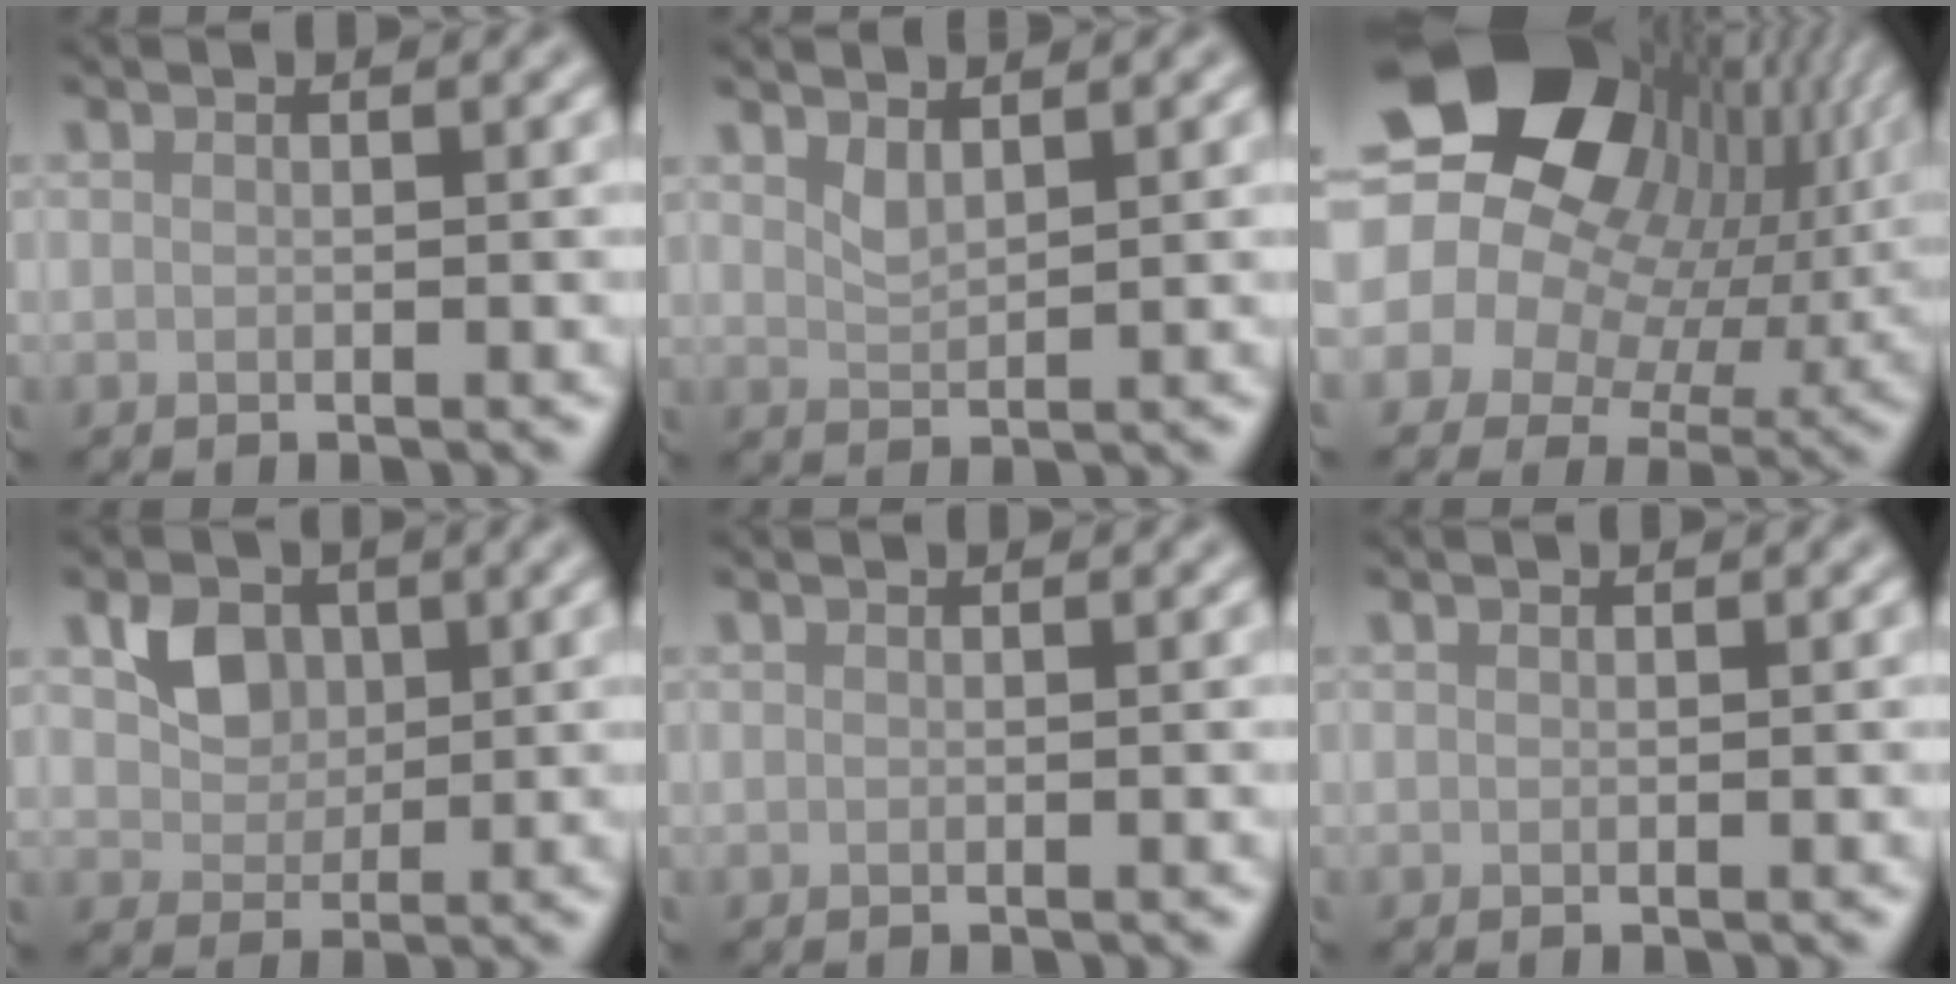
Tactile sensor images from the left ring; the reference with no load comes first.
{"total": 1.5, "force": [1.2, 0.4, 0.8], "torque": [-0.021, -0.005, 0.027]}
{"total": 20.9, "force": [6.0, 15.0, 13.2], "torque": [-0.247, 0.020, 0.095]}
{"total": 3.3, "force": [1.1, 2.6, 1.7], "torque": [-0.032, -0.001, 0.018]}
{"total": 0.0}
{"total": 0.0}